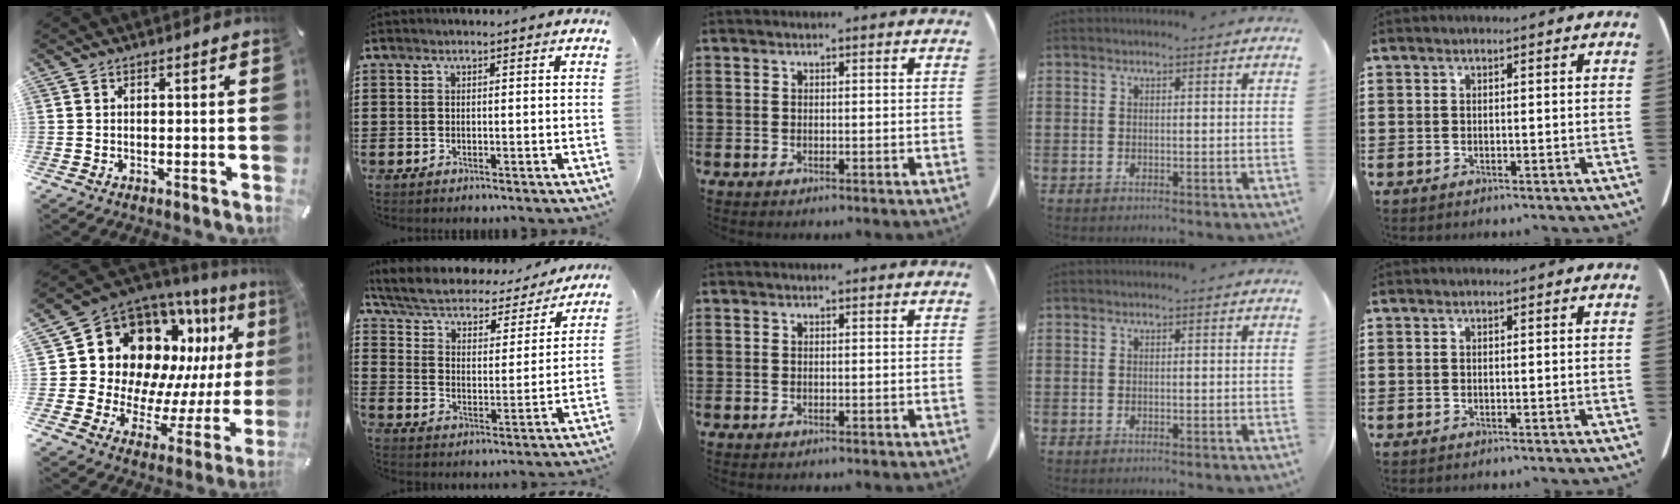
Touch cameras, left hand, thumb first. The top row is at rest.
{"thumb": {"total": 18.0, "force": [9.2, 13.0, 8.4], "torque": [-0.136, -0.102, 0.187]}, "index": {"total": 4.2, "force": [3.8, 1.1, 1.5], "torque": [-0.052, -0.032, 0.057]}}